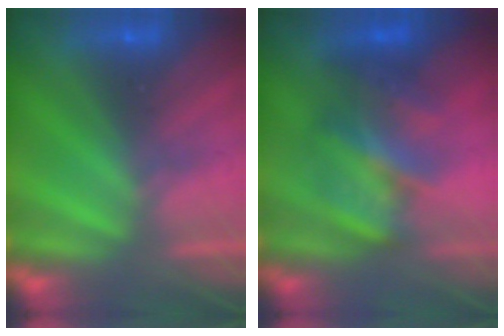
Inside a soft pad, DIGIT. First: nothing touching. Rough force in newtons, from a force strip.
{"total": 4.6}